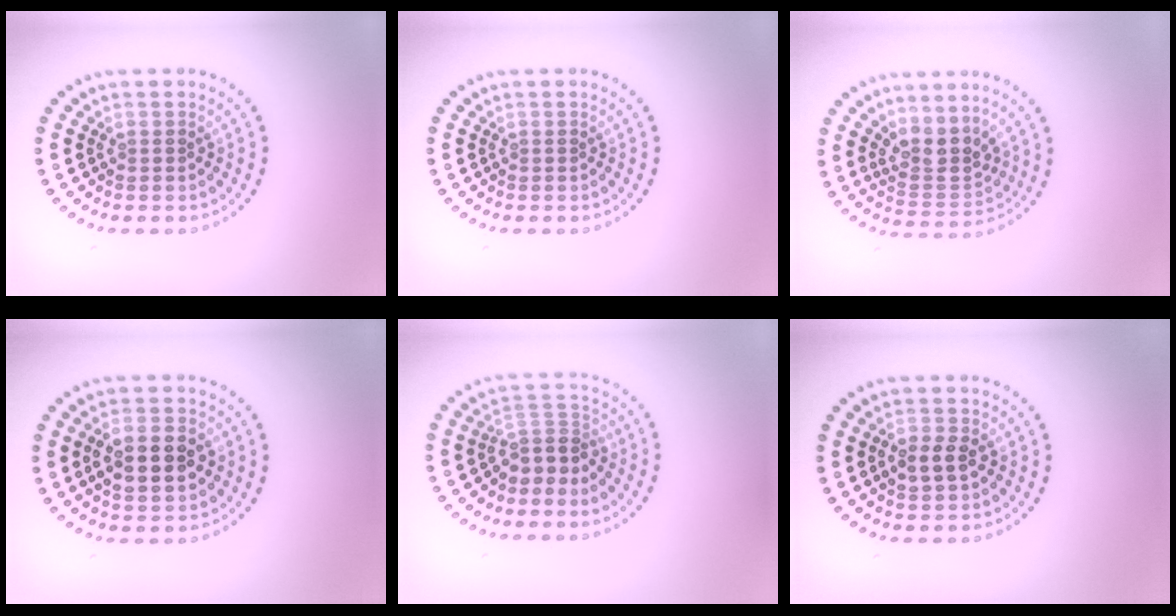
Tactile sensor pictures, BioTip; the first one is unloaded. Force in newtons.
{"total": 0.0}
{"total": 3.2, "press": 2.6, "slide": 1.9}
{"total": 5.3, "press": 5.3, "slide": 0.2}
{"total": 2.9, "press": 2.1, "slide": 2.0}
{"total": 2.5, "press": 2.5, "slide": 0.2}